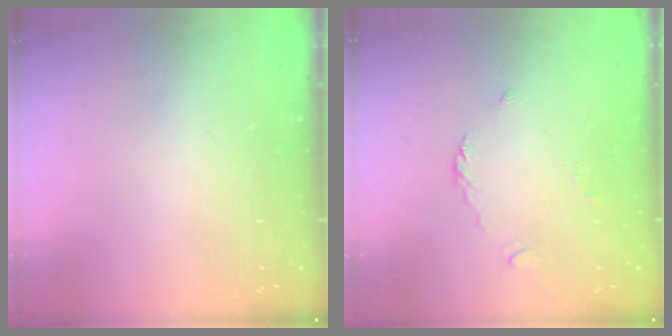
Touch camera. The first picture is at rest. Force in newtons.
{"total": 2.7, "press": 2.6, "slide": 0.6}